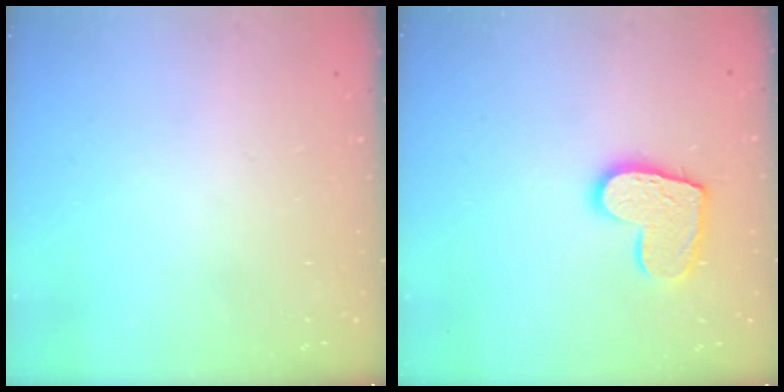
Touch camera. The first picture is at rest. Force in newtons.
{"total": 11.6, "press": 11.6, "slide": 0.8}